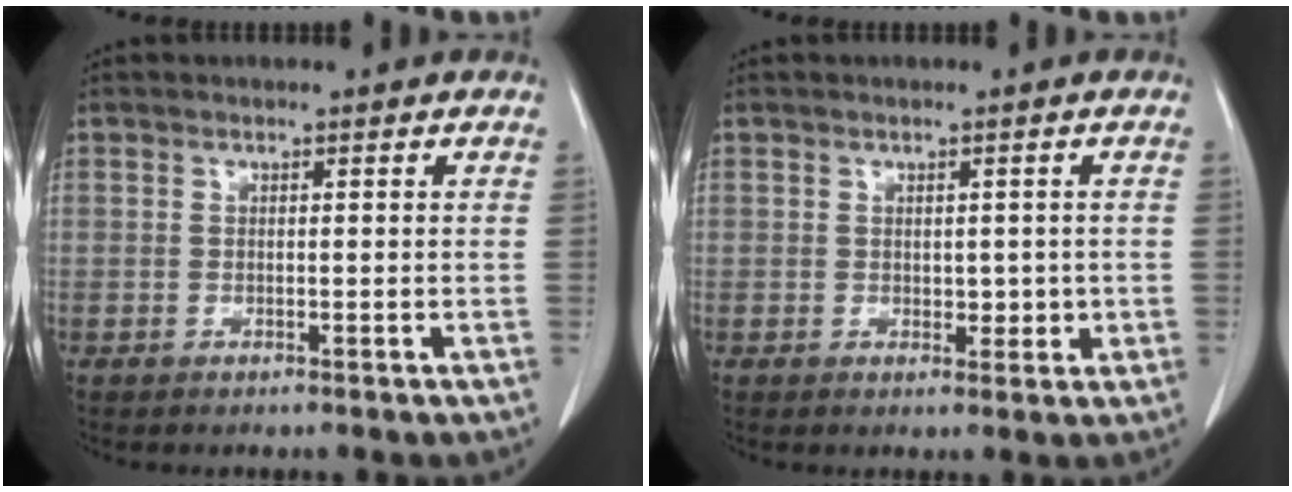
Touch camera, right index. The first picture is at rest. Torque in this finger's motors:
{"motor_torque": [0.12, 0.03, 0.02, 0.02]}